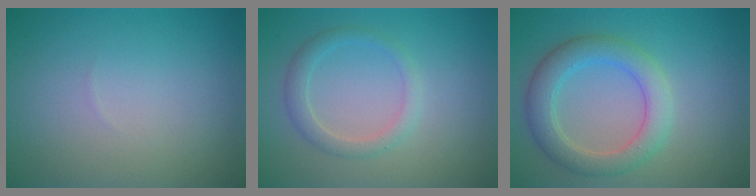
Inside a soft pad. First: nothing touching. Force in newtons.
{"total": 2.1, "press": 2.1, "slide": 0.2}
{"total": 4.4, "press": 4.4, "slide": 0.2}